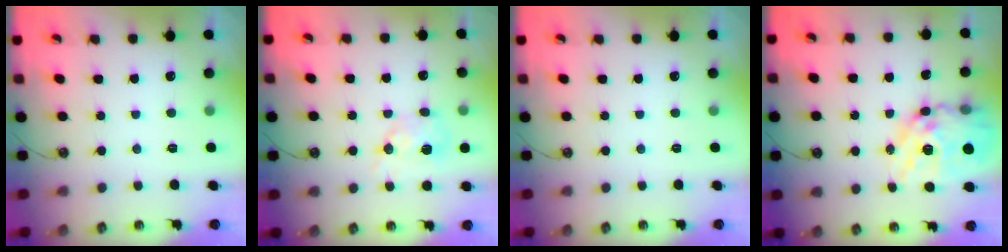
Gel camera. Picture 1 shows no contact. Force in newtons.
{"total": 8.7, "press": 8.7, "slide": 0.4}
{"total": 0.0}
{"total": 21.5, "press": 21.4, "slide": 2.2}